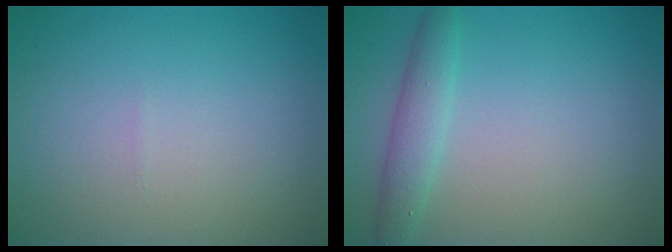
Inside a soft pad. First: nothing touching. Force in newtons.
{"total": 1.9, "press": 1.9, "slide": 0.1}